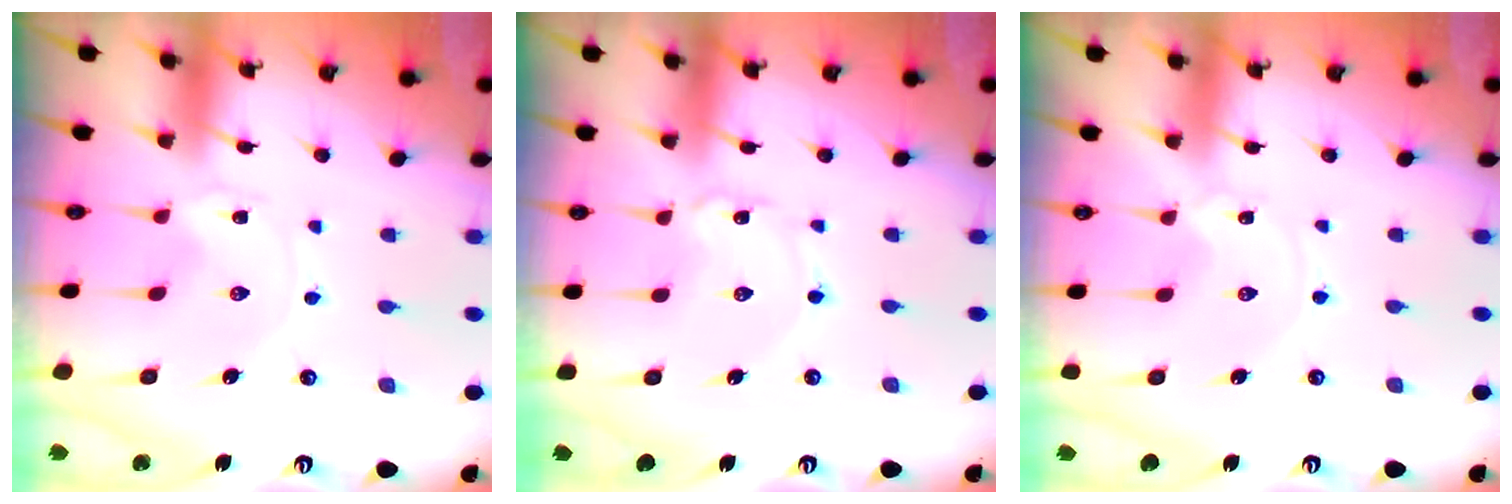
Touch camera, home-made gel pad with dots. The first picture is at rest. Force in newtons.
{"total": 1.2, "press": 1.2, "slide": 0.1}
{"total": 0.0}